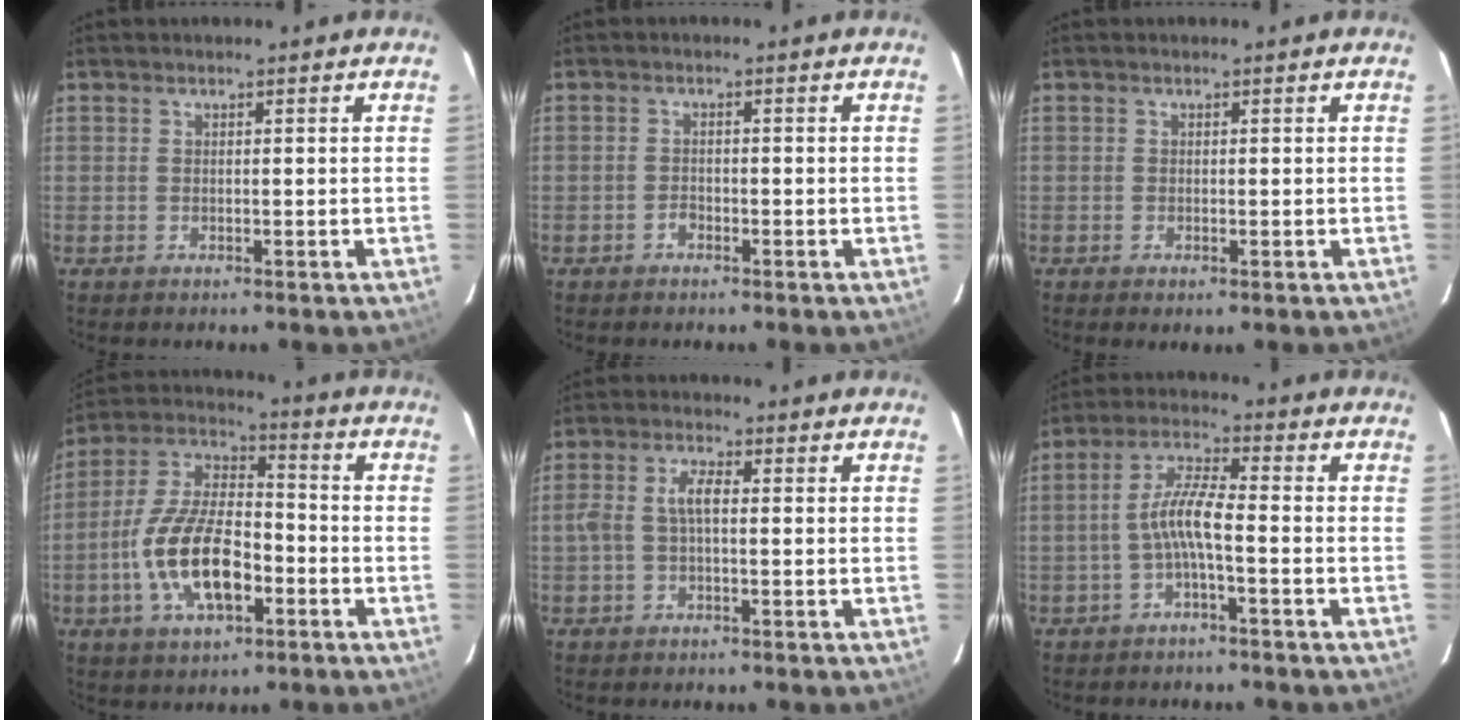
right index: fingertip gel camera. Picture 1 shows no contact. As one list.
[{"total": 1.4, "force": [-1.1, 0.8, 0.5], "torque": [-0.008, 0.004, -0.019]}, {"total": 0.8, "force": [-0.4, 0.3, 0.6], "torque": [-0.012, -0.005, -0.007]}, {"total": 16.3, "force": [-5.3, 7.4, 13.5], "torque": [-0.278, 0.004, -0.094]}, {"total": 4.4, "force": [-0.2, 1.8, 4.0], "torque": [-0.083, 0.013, -0.004]}, {"total": 5.9, "force": [-2.1, 0.6, 5.5], "torque": [-0.122, 0.015, -0.038]}]